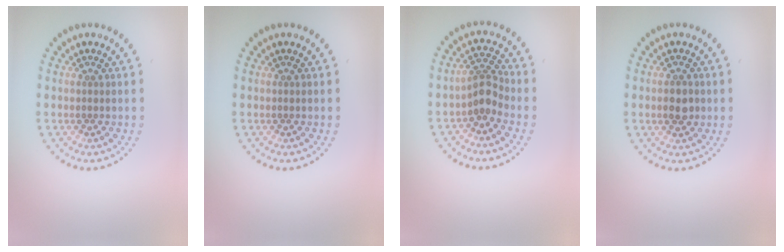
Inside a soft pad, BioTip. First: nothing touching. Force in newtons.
{"total": 0.0}
{"total": 2.4, "press": 1.8, "slide": 1.6}
{"total": 2.0, "press": 2.0, "slide": 0.2}